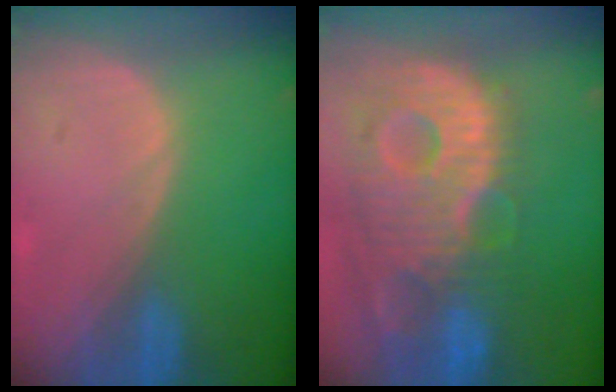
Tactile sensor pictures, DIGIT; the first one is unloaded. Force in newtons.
{"total": 13.8, "press": 12.0, "slide": 6.9}